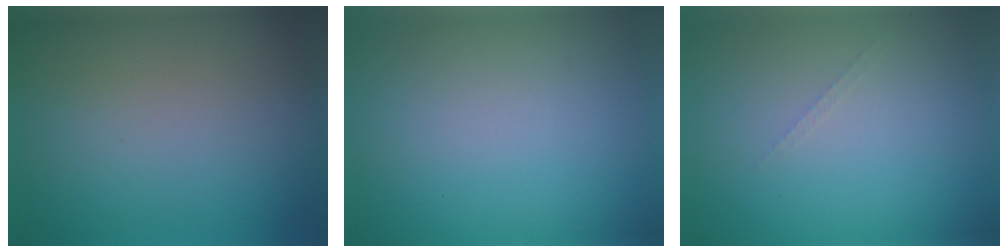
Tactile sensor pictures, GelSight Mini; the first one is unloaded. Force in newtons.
{"total": 0.0}
{"total": 0.6, "press": 0.6, "slide": 0.1}